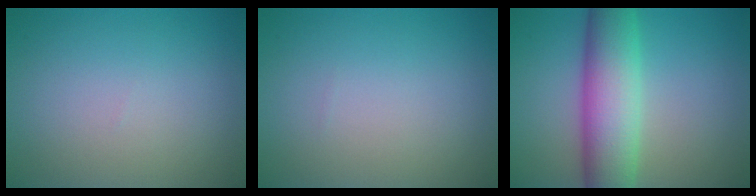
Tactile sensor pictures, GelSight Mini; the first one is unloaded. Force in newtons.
{"total": 0.0}
{"total": 8.5, "press": 8.5, "slide": 0.2}